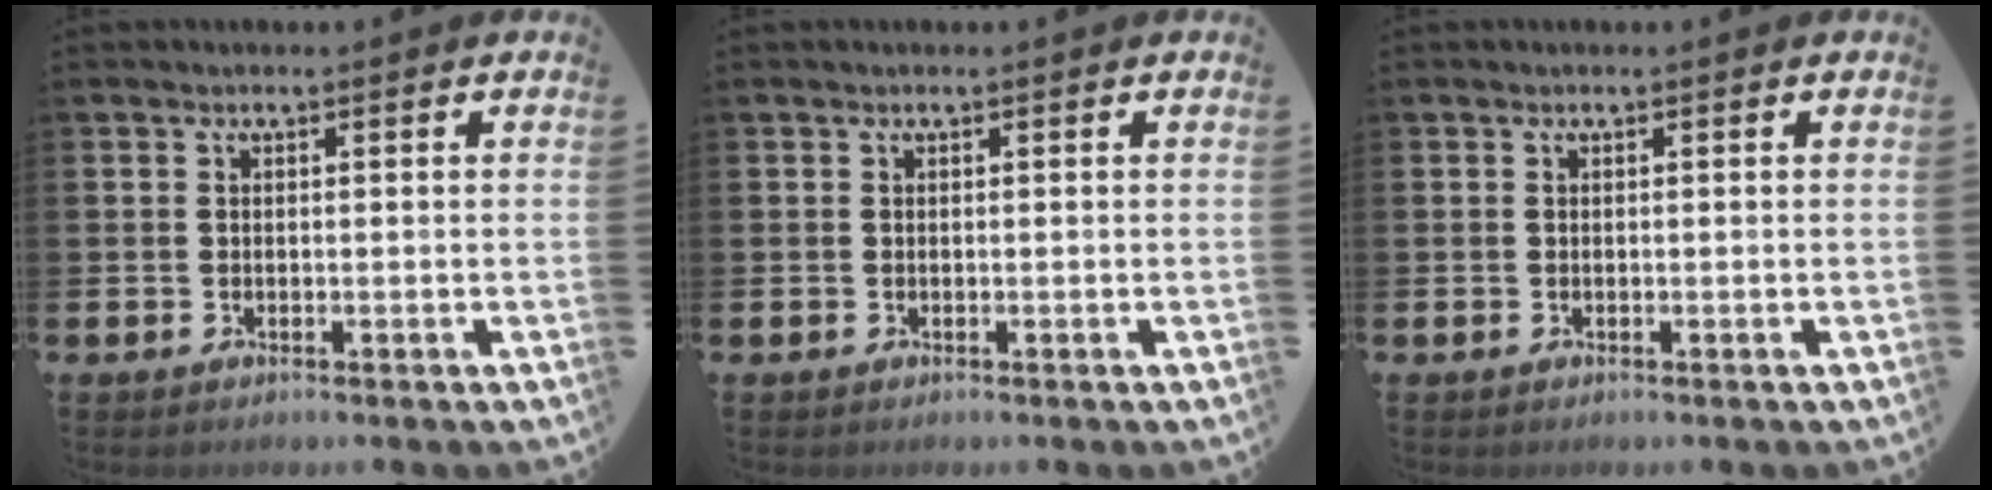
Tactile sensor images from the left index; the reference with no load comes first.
{"total": 0.0}
{"total": 0.0}